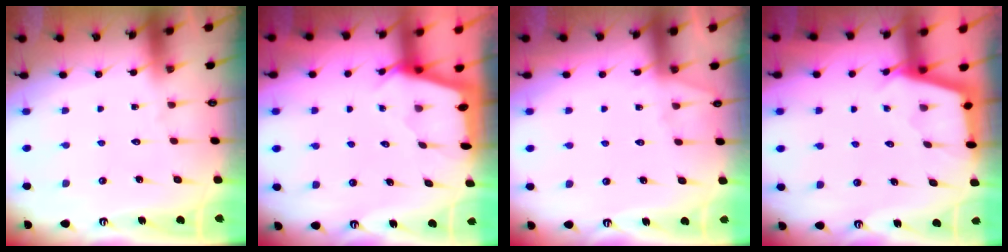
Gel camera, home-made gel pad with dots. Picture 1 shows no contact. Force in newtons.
{"total": 2.2, "press": 2.2, "slide": 0.3}
{"total": 3.8, "press": 3.8, "slide": 0.5}
{"total": 2.2, "press": 2.2, "slide": 0.1}